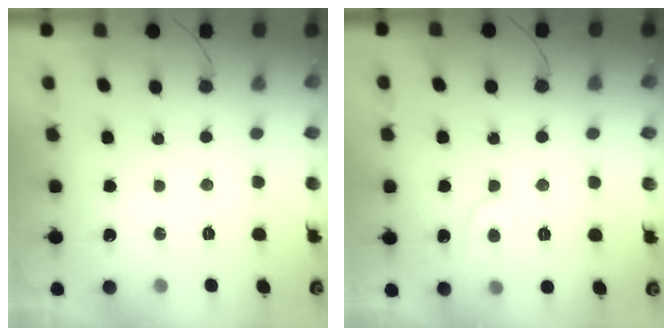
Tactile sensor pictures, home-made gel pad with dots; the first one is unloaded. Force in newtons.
{"total": 7.5, "press": 7.4, "slide": 1.0}